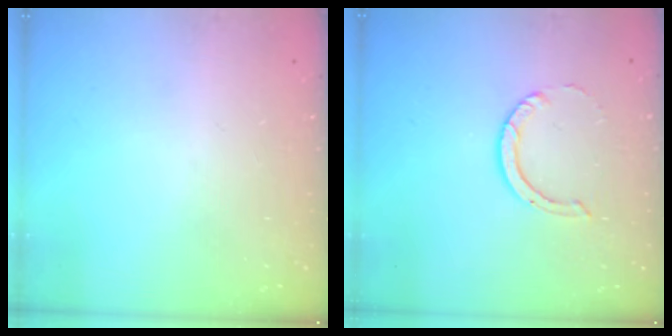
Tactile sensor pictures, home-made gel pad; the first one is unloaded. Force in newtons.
{"total": 4.6, "press": 4.6, "slide": 0.3}